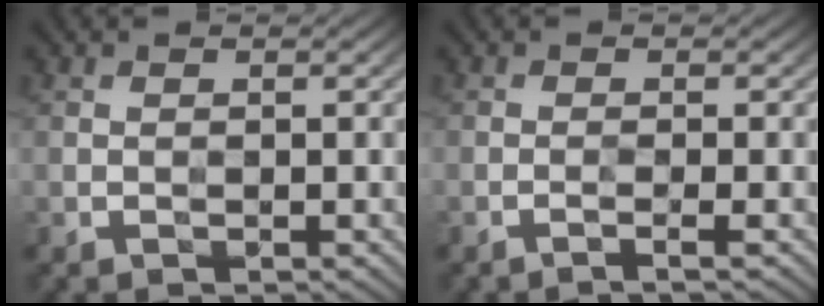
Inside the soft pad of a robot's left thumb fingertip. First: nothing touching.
{"total": 1.3, "force": [-0.7, 0.1, 1.1], "torque": [-0.015, 0.004, -0.022]}